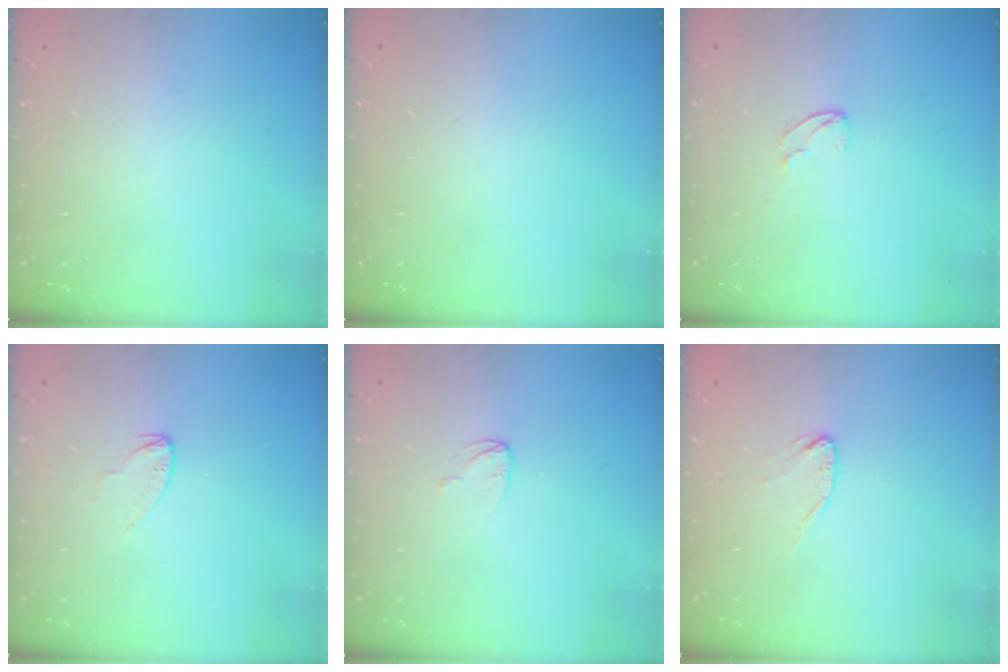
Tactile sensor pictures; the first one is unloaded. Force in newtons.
{"total": 0.0}
{"total": 3.1, "press": 3.1, "slide": 0.3}
{"total": 2.1, "press": 2.1, "slide": 0.2}
{"total": 3.4, "press": 3.4, "slide": 0.3}
{"total": 4.2, "press": 4.1, "slide": 0.4}